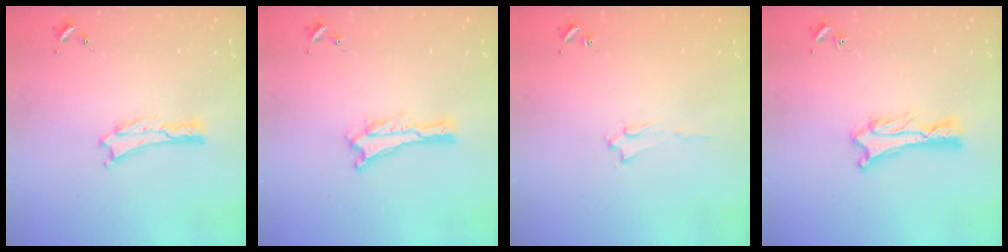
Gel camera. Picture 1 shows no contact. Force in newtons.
{"total": 0.0}
{"total": 1.6, "press": 1.6, "slide": 0.2}
{"total": 1.2, "press": 1.1, "slide": 0.1}